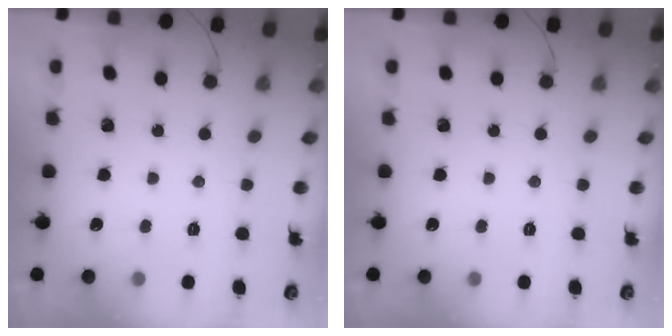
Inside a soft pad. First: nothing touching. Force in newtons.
{"total": 0.0}